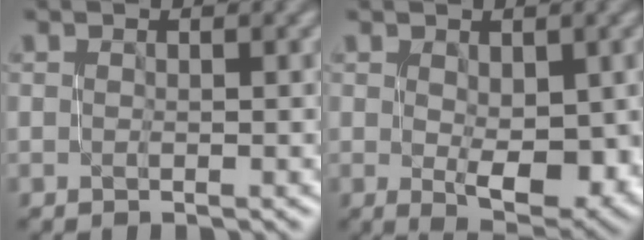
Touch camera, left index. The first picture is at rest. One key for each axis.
{"total": 5.5, "fx": -0.2, "fy": 2.9, "fz": 4.7, "tx": -0.084, "ty": -0.009, "tz": 0.007}